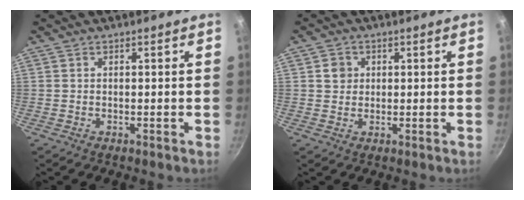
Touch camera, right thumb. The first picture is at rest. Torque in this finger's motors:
{"motor_torque": [-0.18, 0.89, 0.44, 0.05, -0.03]}